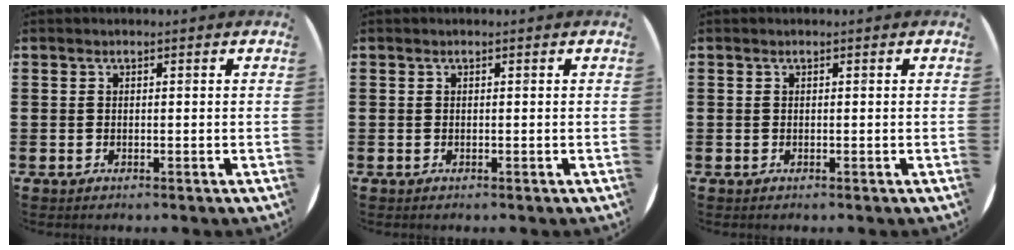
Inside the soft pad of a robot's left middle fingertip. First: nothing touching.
{"total": 0.0}
{"total": 0.0}